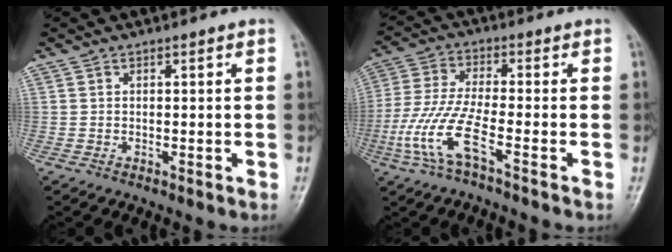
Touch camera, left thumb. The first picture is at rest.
{"total": 9.6, "force": [-4.3, 1.9, 8.3], "torque": [-0.209, 0.019, -0.092]}